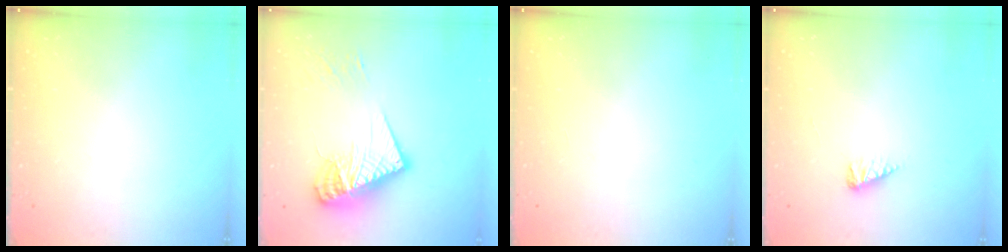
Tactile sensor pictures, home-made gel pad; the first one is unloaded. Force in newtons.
{"total": 19.7, "press": 19.7, "slide": 1.6}
{"total": 0.0}
{"total": 3.3, "press": 3.3, "slide": 0.3}